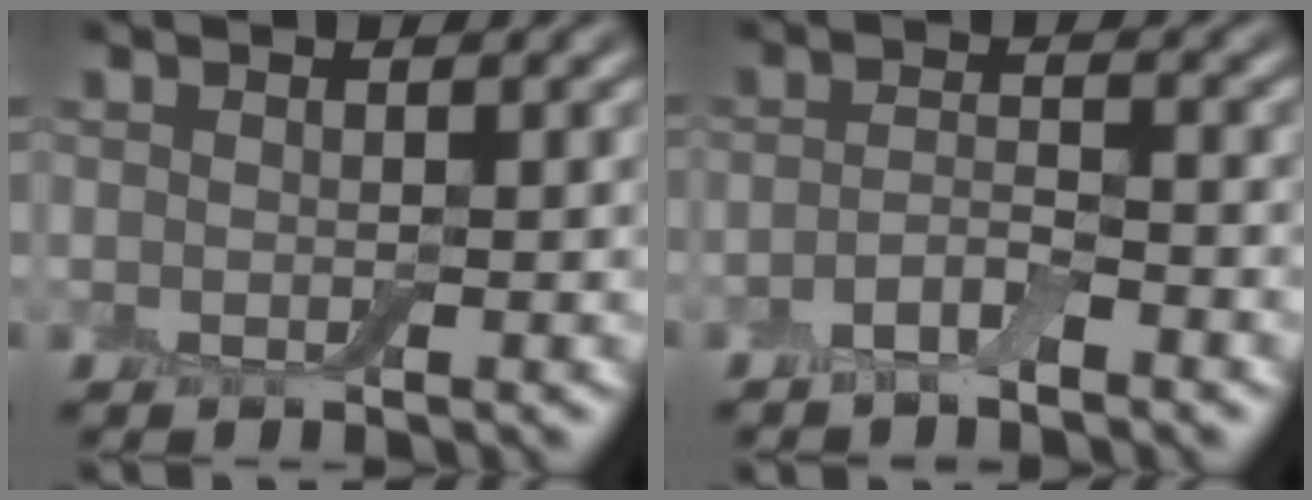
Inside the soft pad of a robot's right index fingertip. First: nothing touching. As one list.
[{"total": 2.2, "force": [-1.4, 0.6, 1.6], "torque": [-0.033, 0.003, -0.031]}]